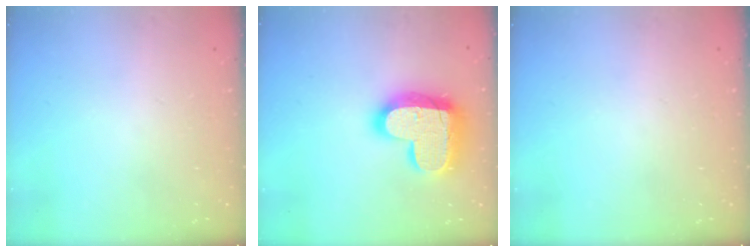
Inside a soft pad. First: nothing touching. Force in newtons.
{"total": 23.7, "press": 23.7, "slide": 1.6}
{"total": 0.0}